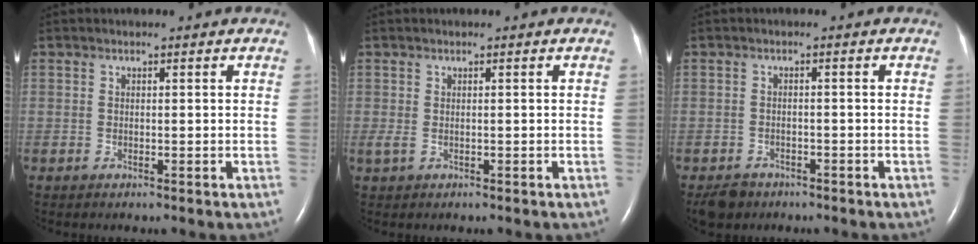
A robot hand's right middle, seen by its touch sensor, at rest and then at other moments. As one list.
[{"total": 0.9, "force": [-0.1, 0.4, 0.8], "torque": [-0.023, -0.003, 0.000]}, {"total": 3.2, "force": [-2.5, 1.9, 0.5], "torque": [-0.017, 0.001, -0.038]}]